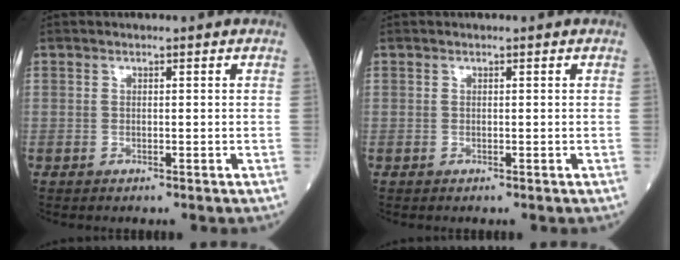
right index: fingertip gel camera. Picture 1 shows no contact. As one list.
[{"total": 0.0}]